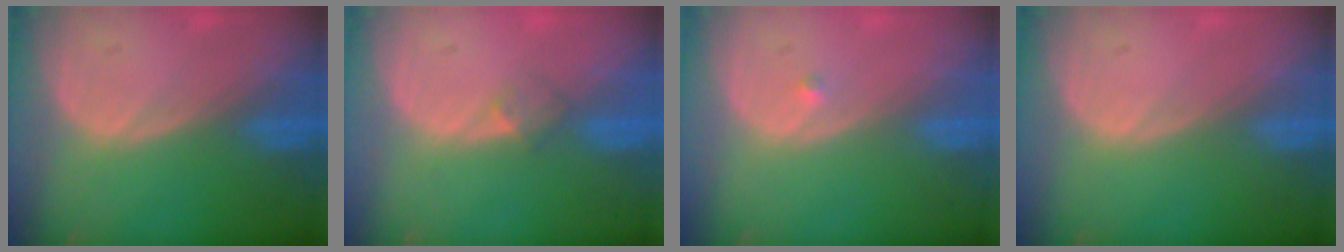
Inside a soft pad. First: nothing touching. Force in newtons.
{"total": 2.0, "press": 1.6, "slide": 1.1}
{"total": 0.5, "press": 0.4, "slide": 0.3}
{"total": 0.0}